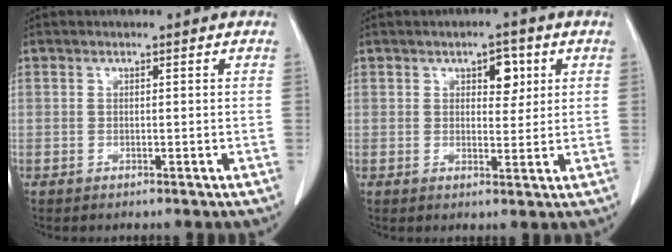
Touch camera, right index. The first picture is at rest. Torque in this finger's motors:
{"motor_torque": [0.09, 0.09, 0.01, 0.01]}